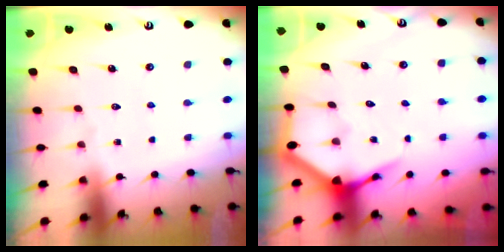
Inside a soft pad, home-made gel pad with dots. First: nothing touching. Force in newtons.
{"total": 4.7, "press": 4.7, "slide": 0.6}